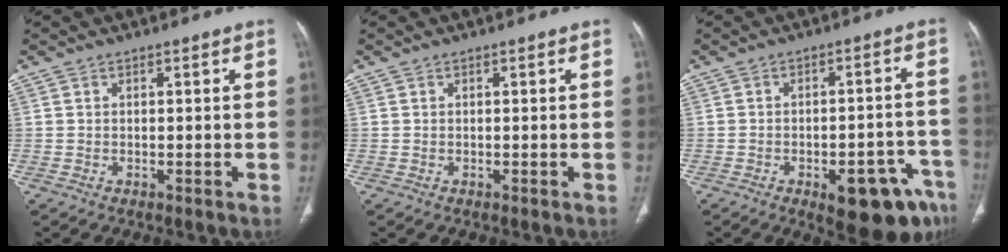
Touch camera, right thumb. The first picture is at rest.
{"total": 0.0}
{"total": 14.6, "force": [-7.1, 6.0, 11.2], "torque": [-0.088, 0.028, -0.078]}